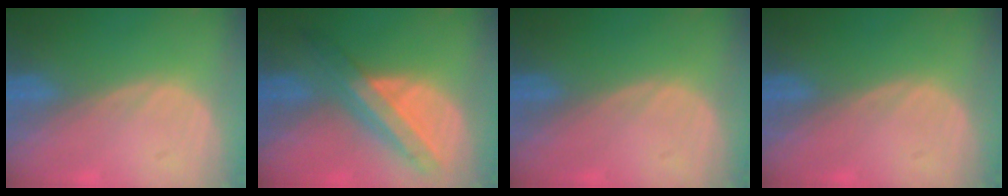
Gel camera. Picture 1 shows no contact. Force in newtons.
{"total": 8.4, "press": 7.2, "slide": 4.4}
{"total": 0.0}
{"total": 0.0}